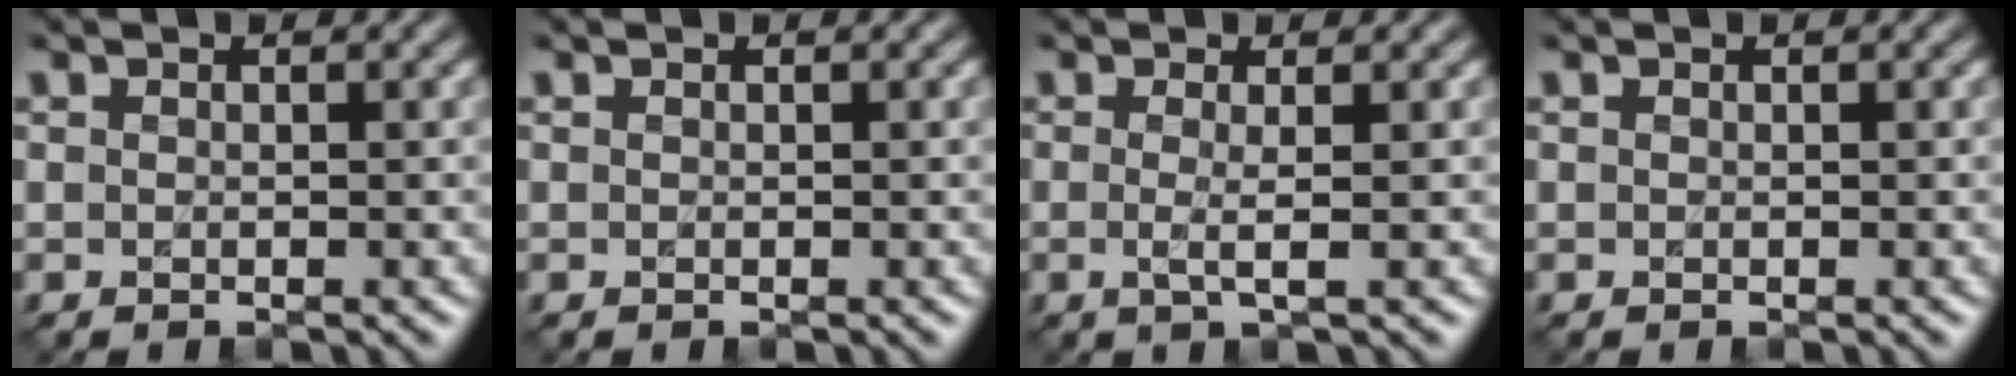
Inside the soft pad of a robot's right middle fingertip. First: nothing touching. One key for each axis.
{"total": 0.0}
{"total": 1.9, "fx": -0.1, "fy": 0.4, "fz": 1.9, "tx": -0.035, "ty": -0.005, "tz": -0.007}
{"total": 0.0}